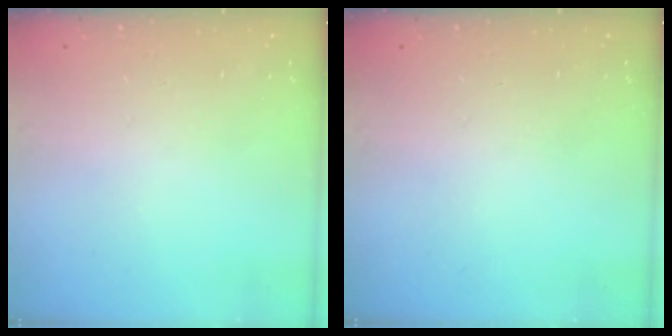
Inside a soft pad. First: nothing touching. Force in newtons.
{"total": 0.0}